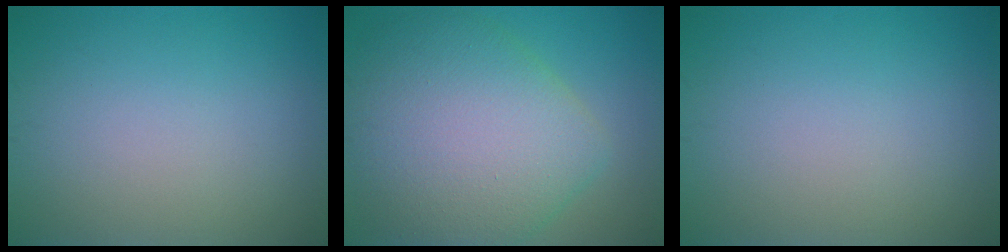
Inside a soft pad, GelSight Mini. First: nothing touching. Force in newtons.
{"total": 10.1, "press": 10.1, "slide": 0.8}
{"total": 0.0}